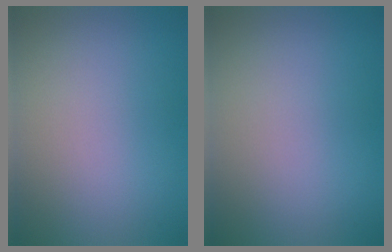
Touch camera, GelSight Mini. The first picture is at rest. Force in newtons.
{"total": 0.0}